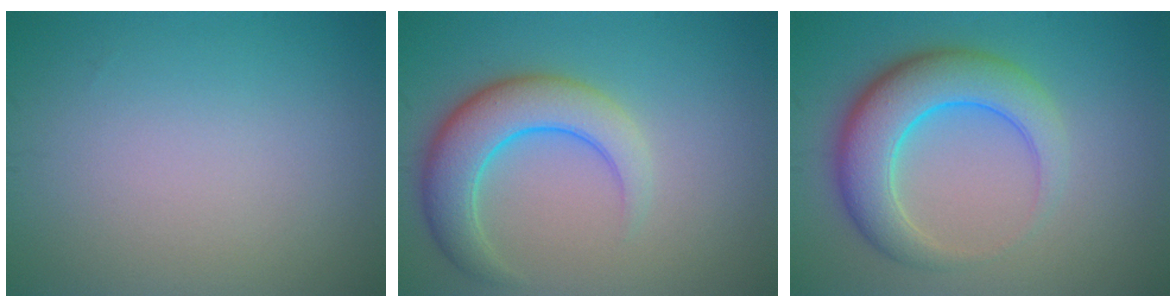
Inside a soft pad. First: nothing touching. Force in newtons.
{"total": 5.9, "press": 5.9, "slide": 0.3}
{"total": 6.8, "press": 6.8, "slide": 0.2}